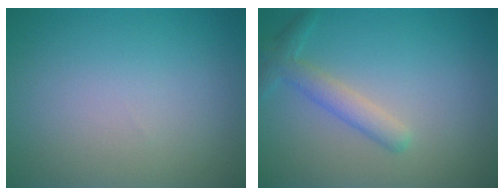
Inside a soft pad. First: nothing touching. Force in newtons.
{"total": 2.6, "press": 2.5, "slide": 0.1}